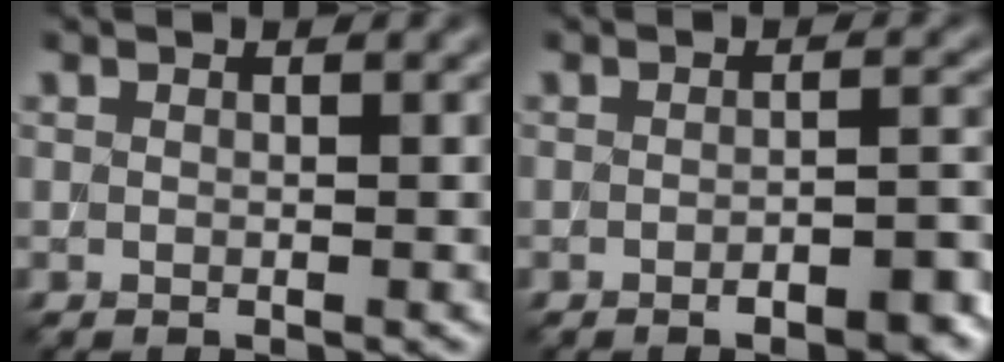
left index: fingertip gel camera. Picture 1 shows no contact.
{"total": 4.0, "force": [-2.3, 1.0, 3.1], "torque": [-0.040, 0.001, -0.030]}